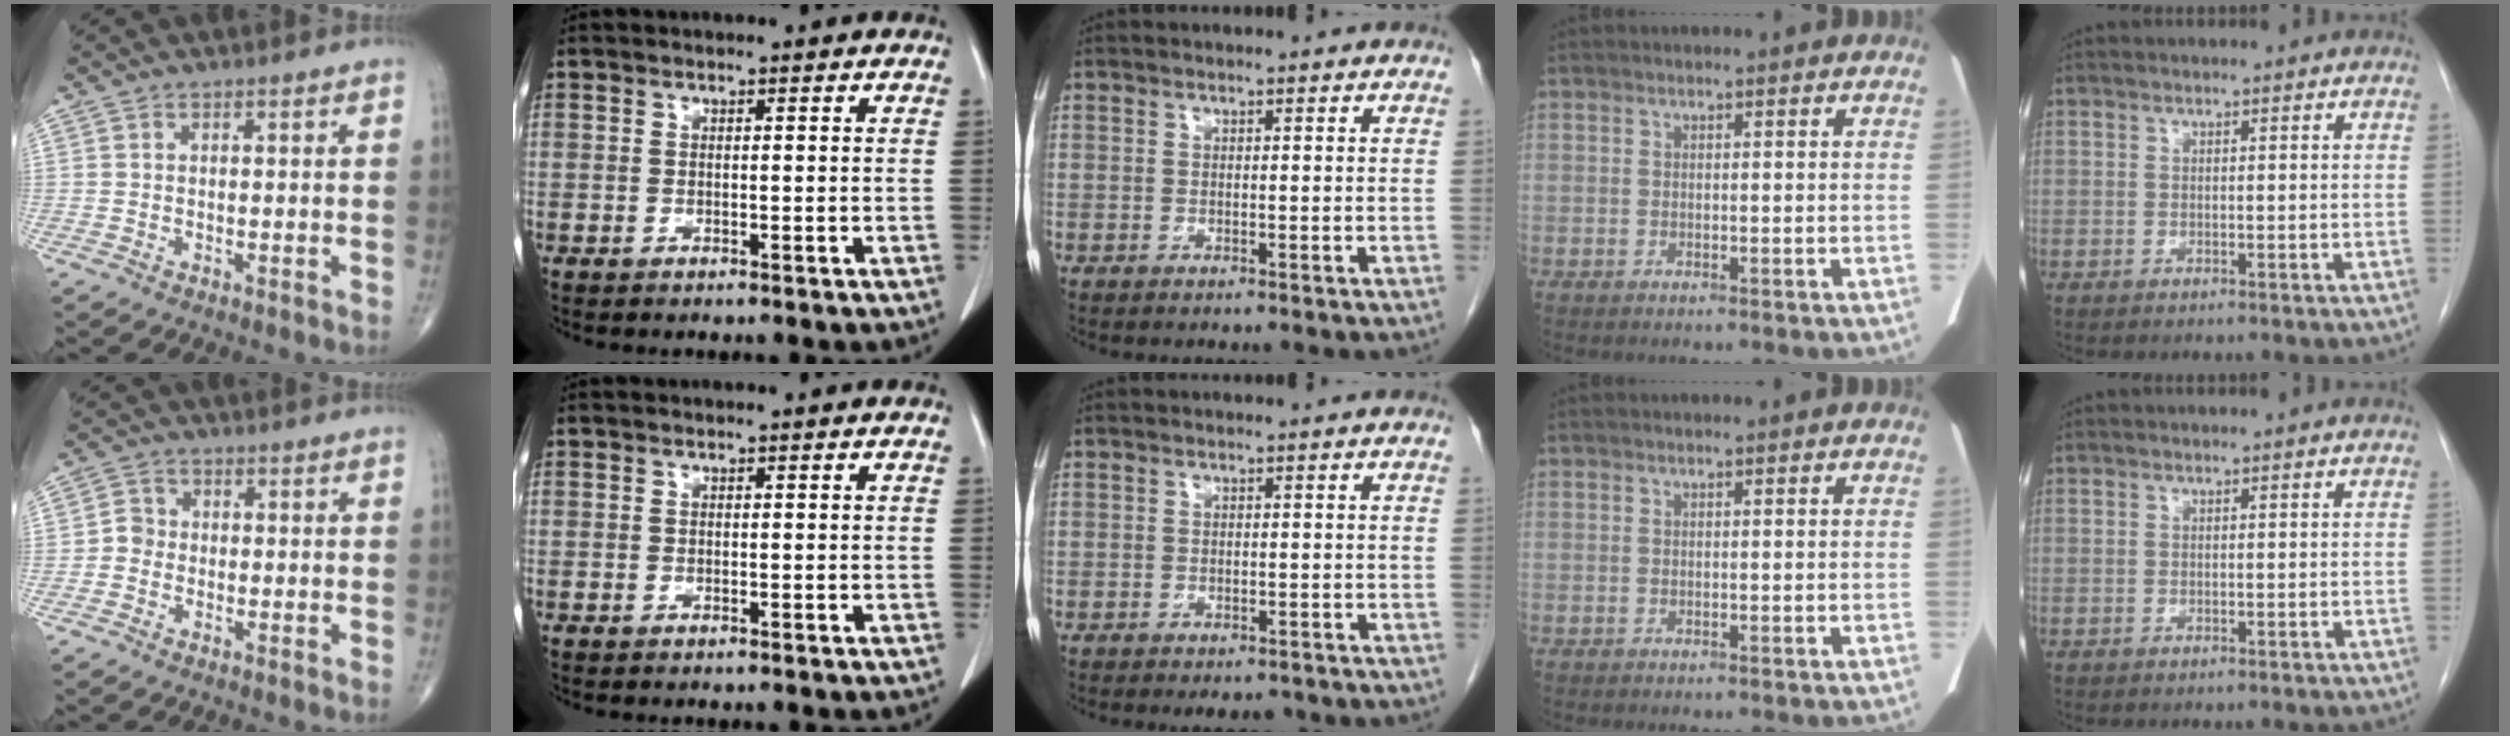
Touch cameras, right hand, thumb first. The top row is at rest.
{"thumb": {"total": 2.7, "force": [-0.8, 2.4, 1.0], "torque": [-0.001, 0.009, -0.025]}, "middle": {"total": 2.9, "force": [-2.3, 1.6, 0.9], "torque": [-0.004, 0.002, -0.025]}}